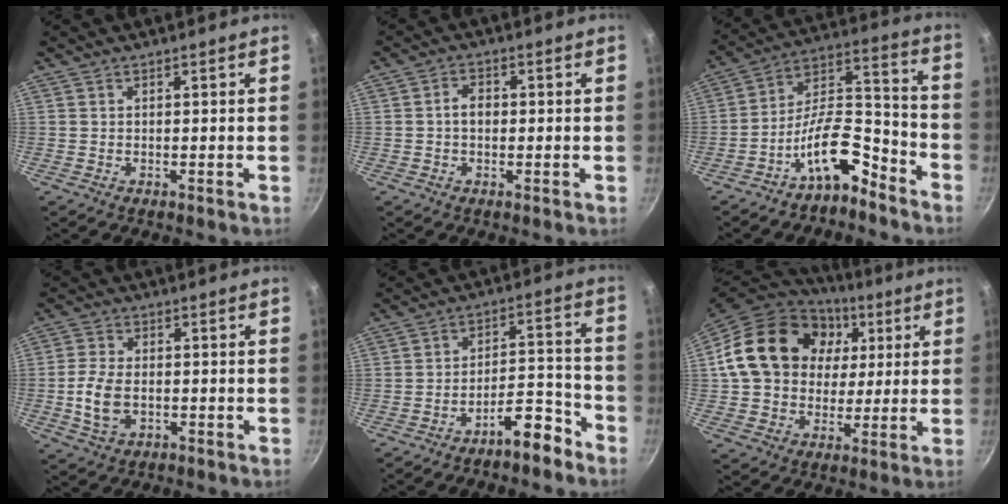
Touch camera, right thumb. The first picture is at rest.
{"total": 3.2, "force": [-0.1, 2.3, 2.3], "torque": [-0.028, 0.011, -0.005]}
{"total": 13.1, "force": [-8.5, 5.5, 8.3], "torque": [-0.118, 0.103, -0.151]}
{"total": 7.2, "force": [-1.2, 4.6, 5.4], "torque": [-0.107, 0.009, -0.023]}
{"total": 8.2, "force": [-6.0, 2.6, 4.9], "torque": [-0.049, 0.069, -0.086]}
{"total": 23.7, "force": [5.4, 18.8, 13.4], "torque": [-0.224, 0.024, 0.092]}